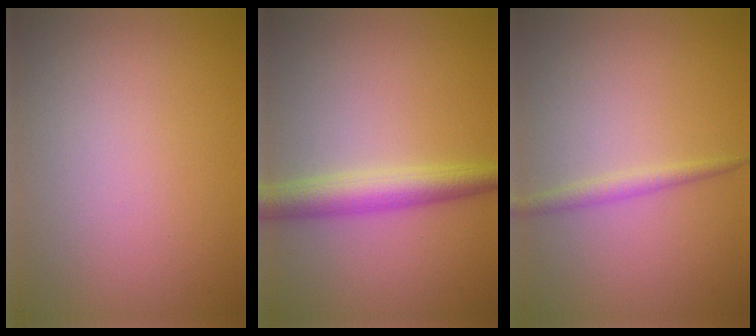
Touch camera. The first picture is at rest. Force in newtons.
{"total": 4.1, "press": 4.0, "slide": 0.1}
{"total": 1.4, "press": 1.4, "slide": 0.1}